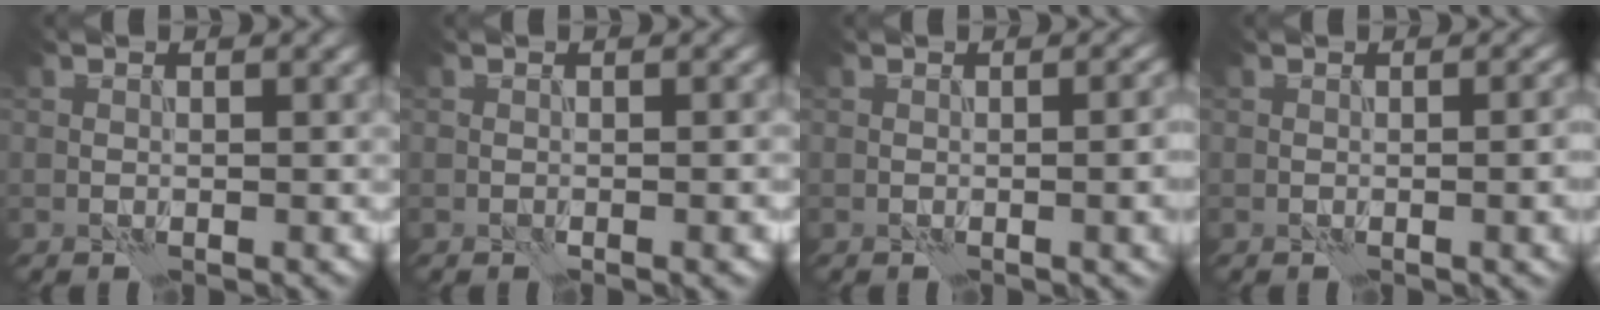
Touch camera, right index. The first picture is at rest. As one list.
[{"total": 1.0, "force": [-0.4, 0.0, 0.9], "torque": [-0.012, -0.004, -0.006]}, {"total": 4.5, "force": [-0.5, 1.6, 4.2], "torque": [-0.043, -0.006, -0.001]}, {"total": 3.5, "force": [-0.5, 1.0, 3.3], "torque": [-0.039, -0.002, -0.003]}]